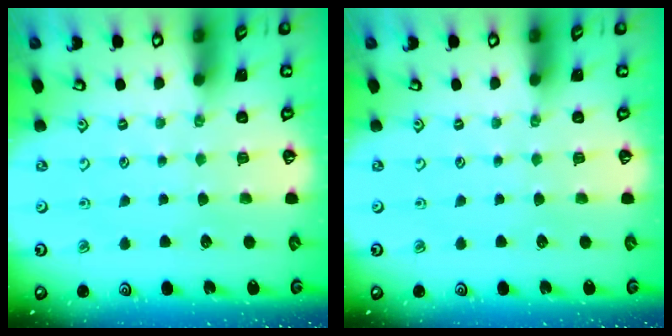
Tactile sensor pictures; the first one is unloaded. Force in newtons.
{"total": 0.0}